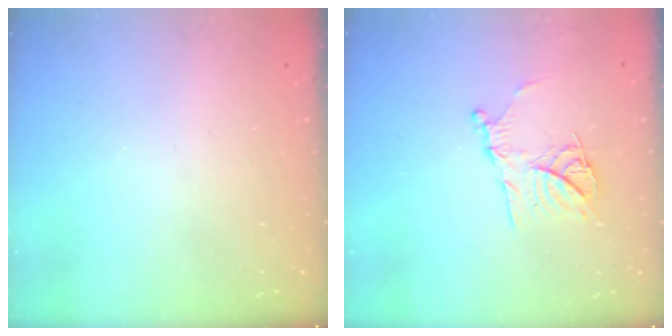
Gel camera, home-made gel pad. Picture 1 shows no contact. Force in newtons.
{"total": 12.7, "press": 12.6, "slide": 1.4}